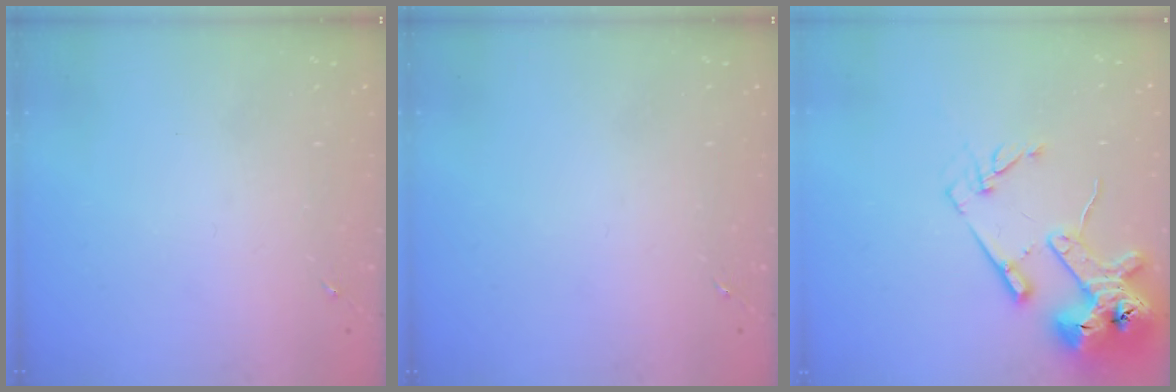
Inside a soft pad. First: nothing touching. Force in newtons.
{"total": 0.0}
{"total": 16.8, "press": 16.7, "slide": 1.9}